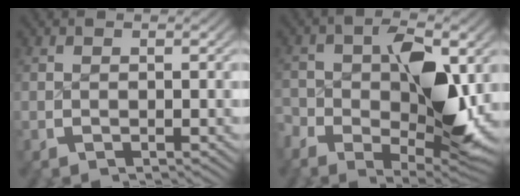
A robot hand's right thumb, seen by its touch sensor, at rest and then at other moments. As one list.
[{"total": 10.4, "force": [-1.2, 5.9, 8.4], "torque": [-0.130, -0.032, -0.008]}]